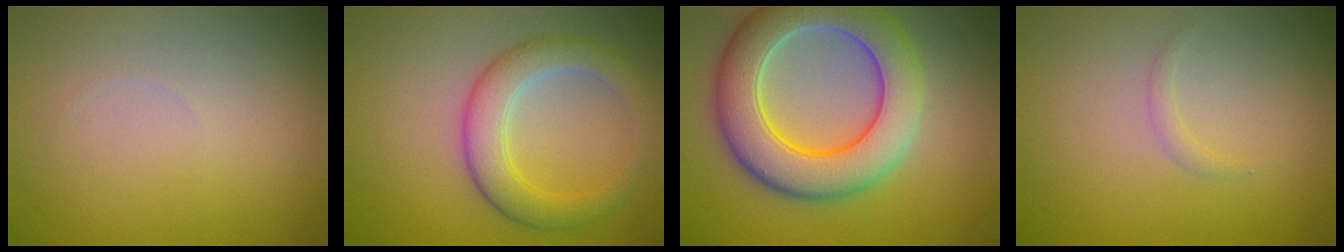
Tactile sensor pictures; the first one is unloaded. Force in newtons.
{"total": 4.5, "press": 4.5, "slide": 0.1}
{"total": 9.3, "press": 9.3, "slide": 0.8}
{"total": 0.7, "press": 0.7, "slide": 0.1}